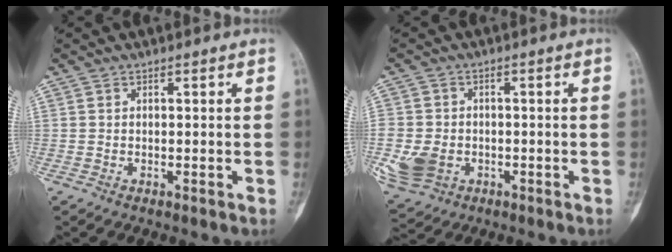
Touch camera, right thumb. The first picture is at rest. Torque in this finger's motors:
{"motor_torque": [1.27, 0.88, 1.11, -0.89, 0.15]}